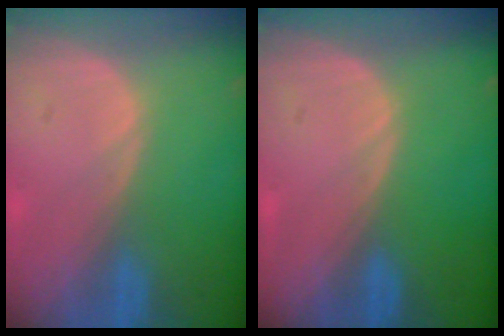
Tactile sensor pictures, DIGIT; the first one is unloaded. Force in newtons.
{"total": 0.0}